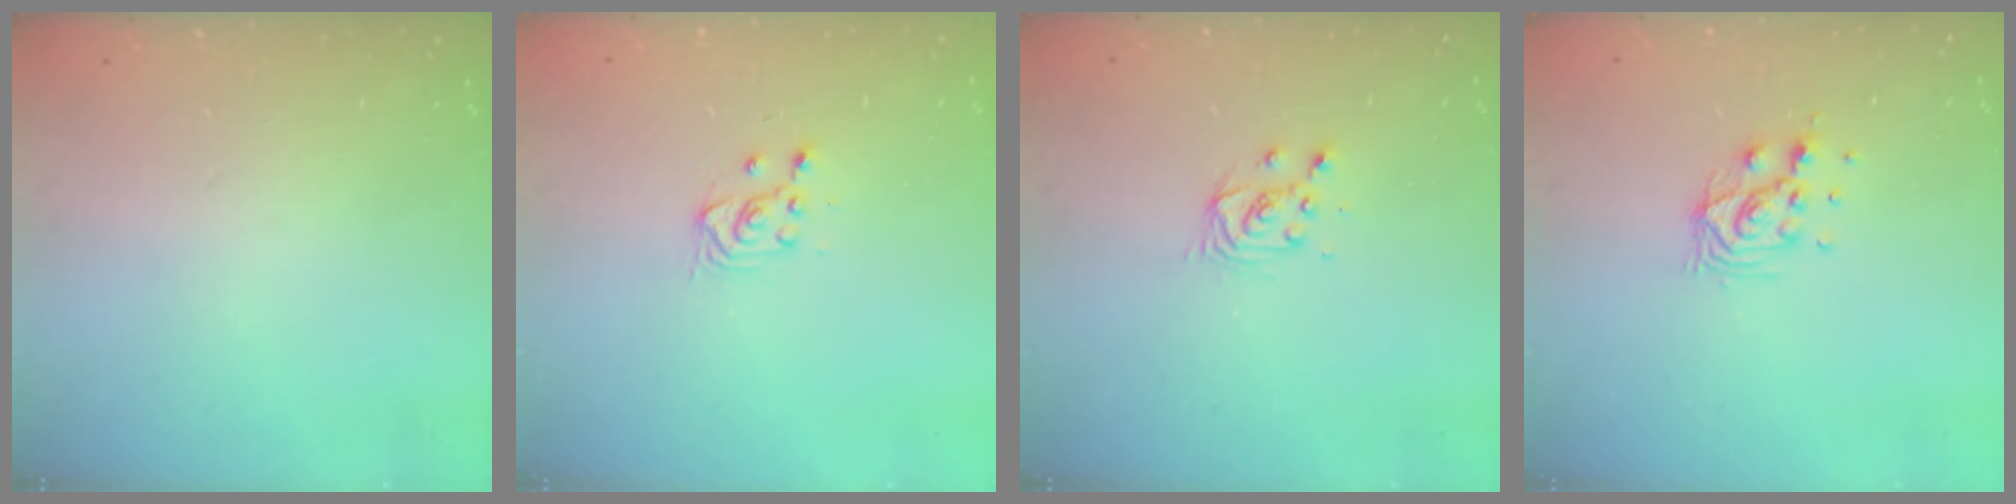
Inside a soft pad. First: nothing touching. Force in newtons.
{"total": 3.3, "press": 3.1, "slide": 1.1}
{"total": 3.8, "press": 3.7, "slide": 0.5}
{"total": 8.4, "press": 8.4, "slide": 0.6}